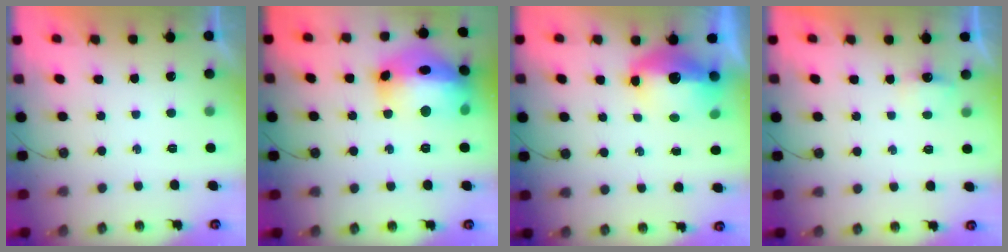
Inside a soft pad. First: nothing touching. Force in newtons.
{"total": 21.8, "press": 21.6, "slide": 2.9}
{"total": 12.5, "press": 12.5, "slide": 1.4}
{"total": 2.9, "press": 2.9, "slide": 0.3}